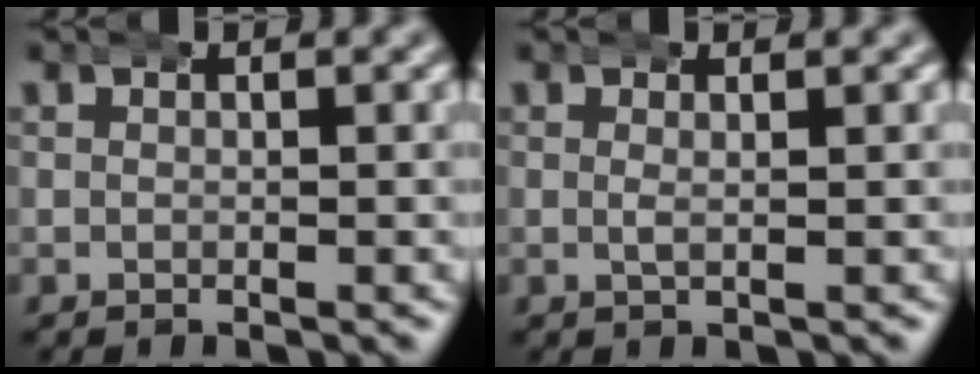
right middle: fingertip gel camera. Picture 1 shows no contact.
{"total": 0.7, "force": [0.4, -0.2, 0.5], "torque": [-0.010, -0.006, 0.005]}